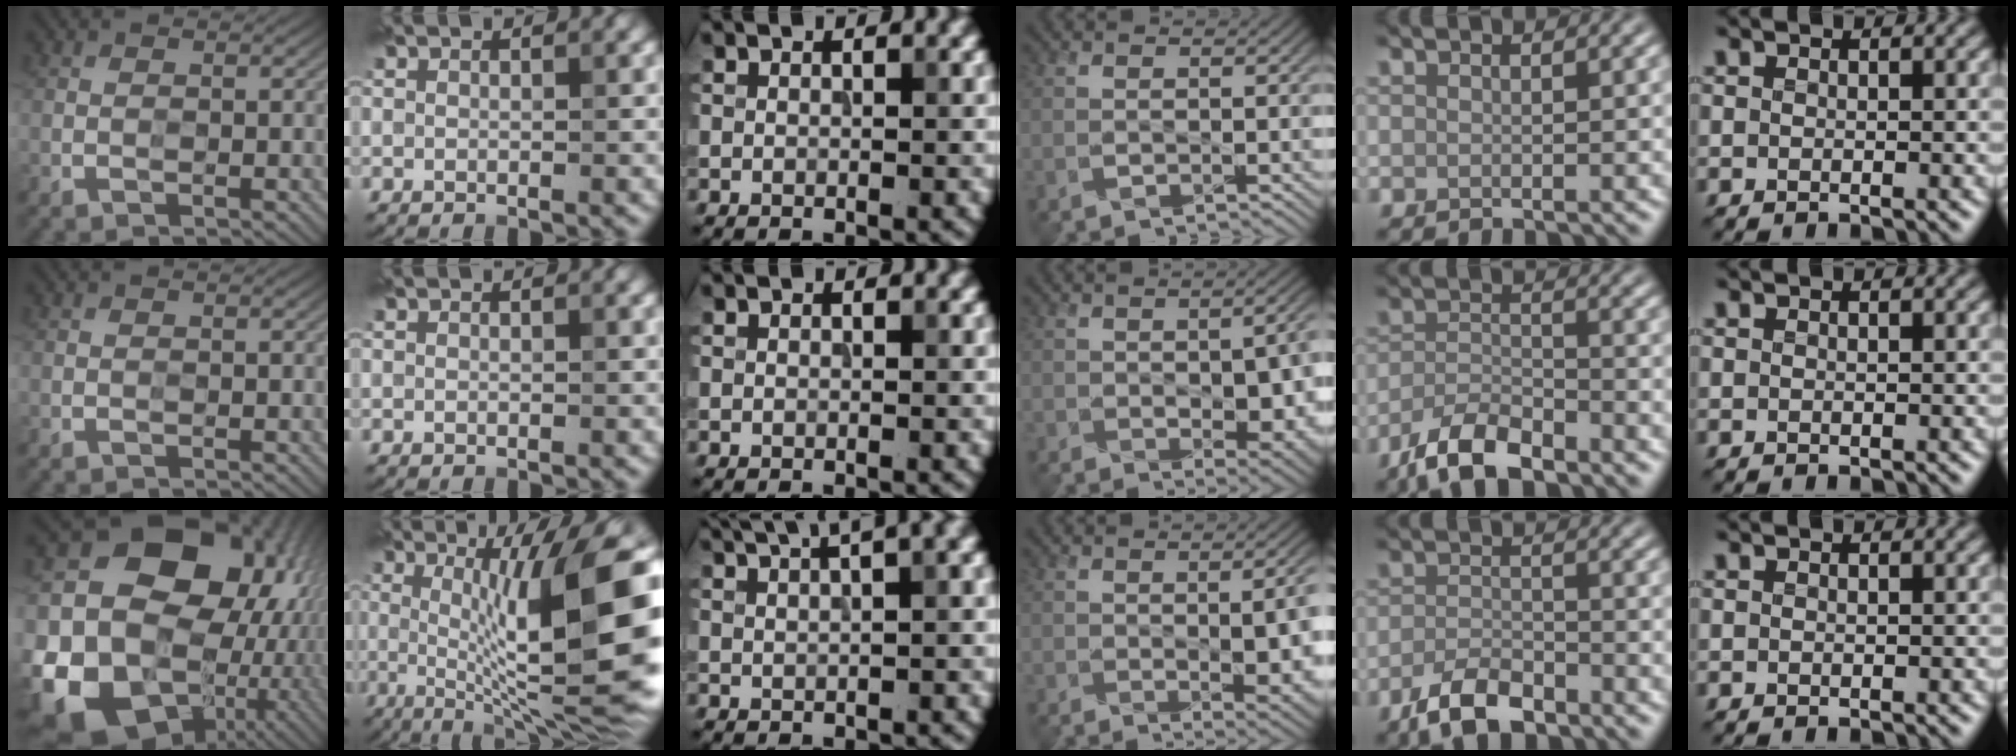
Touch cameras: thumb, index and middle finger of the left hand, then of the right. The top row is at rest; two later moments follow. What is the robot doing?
{"motion": "wipe", "object": "bowl"}